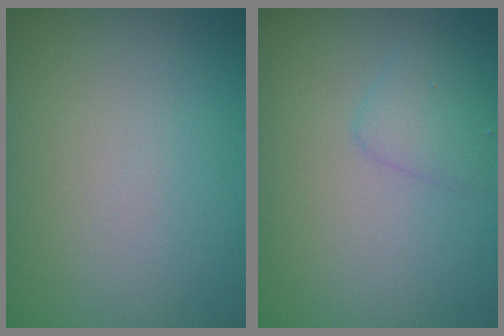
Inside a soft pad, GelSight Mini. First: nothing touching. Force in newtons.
{"total": 1.7, "press": 1.7, "slide": 0.2}